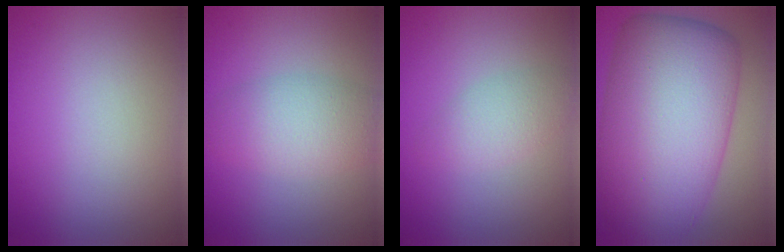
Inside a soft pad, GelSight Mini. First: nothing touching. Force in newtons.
{"total": 4.5, "press": 4.5, "slide": 0.3}
{"total": 2.4, "press": 2.4, "slide": 0.0}
{"total": 15.1, "press": 15.1, "slide": 0.2}